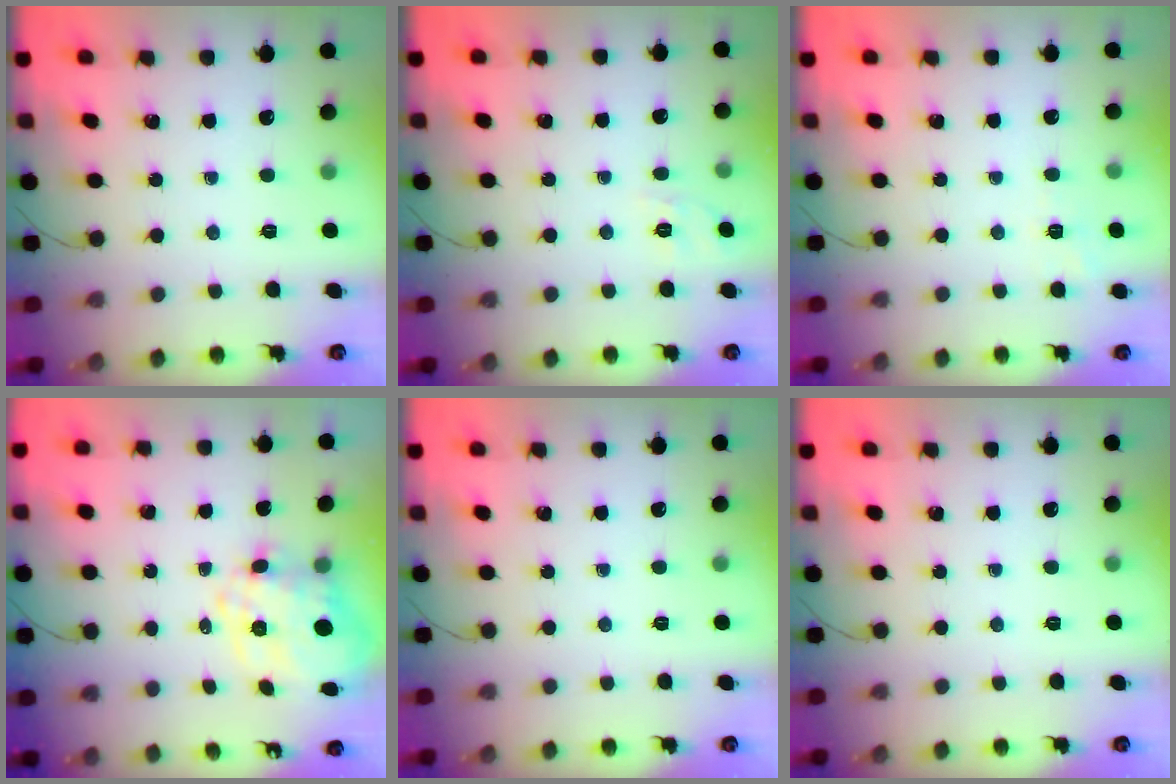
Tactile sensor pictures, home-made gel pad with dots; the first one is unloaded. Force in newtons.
{"total": 1.6, "press": 0.0, "slide": 1.6}
{"total": 2.0, "press": 1.3, "slide": 1.5}
{"total": 4.6, "press": 4.0, "slide": 2.3}
{"total": 0.0}
{"total": 0.0}